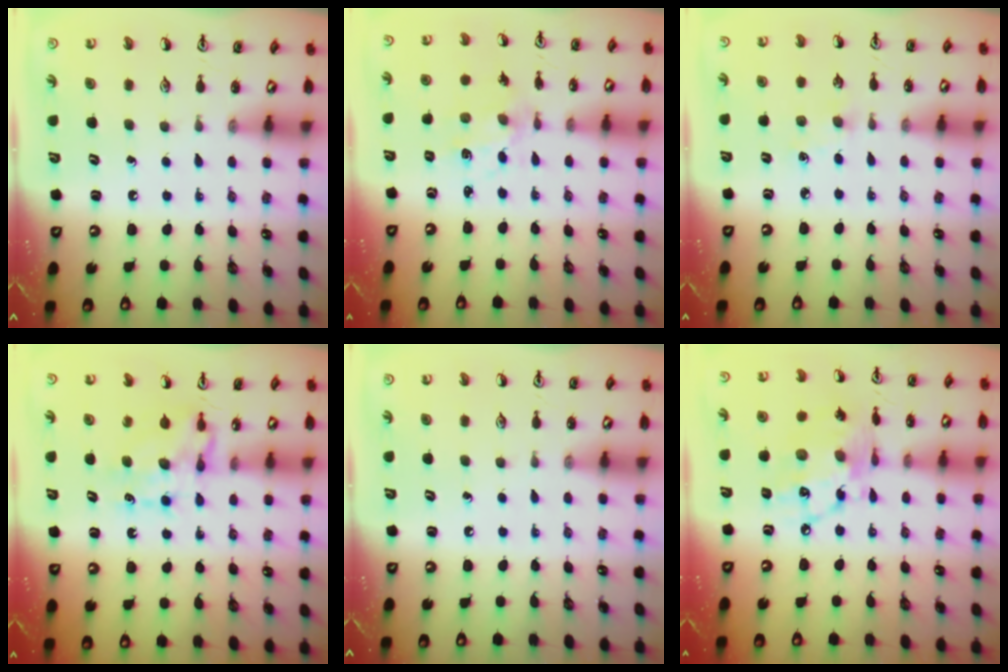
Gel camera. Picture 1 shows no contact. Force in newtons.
{"total": 2.6, "press": 2.5, "slide": 0.4}
{"total": 2.9, "press": 2.9, "slide": 0.4}
{"total": 7.5, "press": 7.4, "slide": 0.7}
{"total": 0.0}
{"total": 13.4, "press": 13.3, "slide": 1.3}